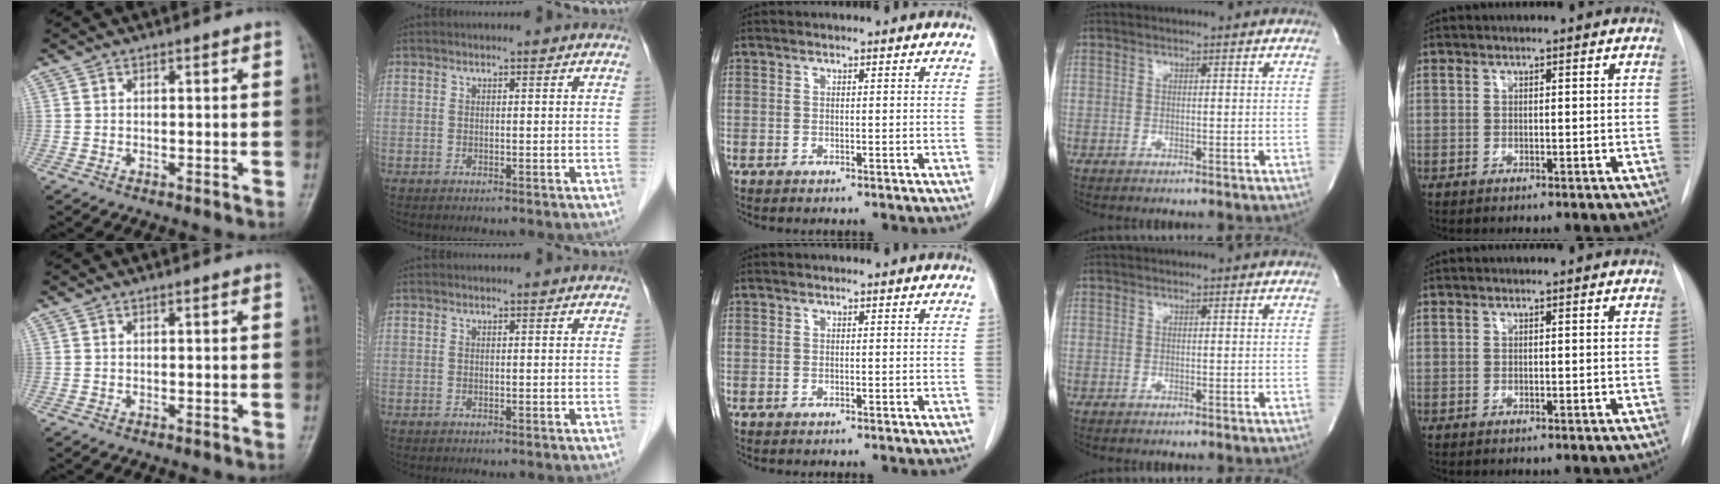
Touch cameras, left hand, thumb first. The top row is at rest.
{}